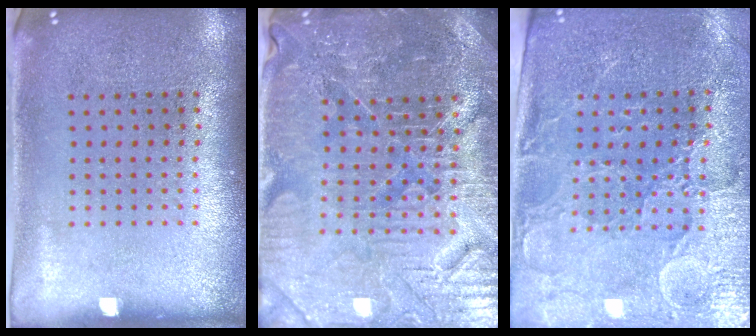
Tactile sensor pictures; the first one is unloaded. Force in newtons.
{"total": 5.0, "press": 4.7, "slide": 1.7}
{"total": 3.4, "press": 3.3, "slide": 1.0}